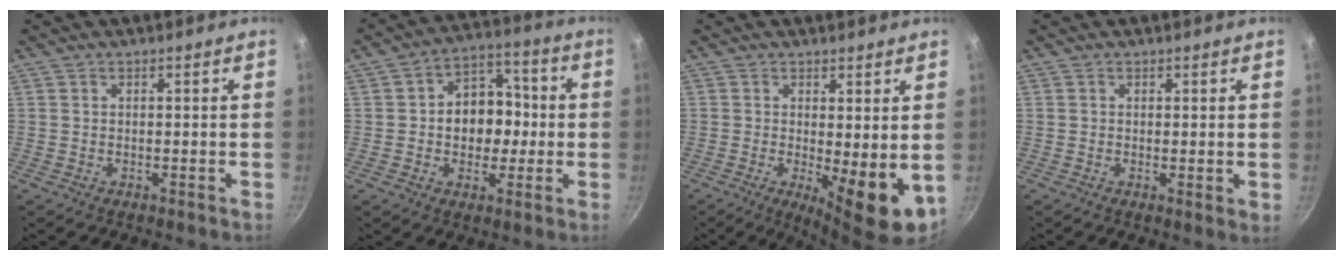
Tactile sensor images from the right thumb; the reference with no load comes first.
{"total": 11.9, "force": [-0.3, 9.3, 7.4], "torque": [-0.058, 0.023, -0.015]}
{"total": 9.0, "force": [-0.6, 2.7, 8.6], "torque": [-0.110, -0.014, 0.002]}
{"total": 1.4, "force": [0.3, 0.4, 1.3], "torque": [-0.019, -0.009, 0.001]}